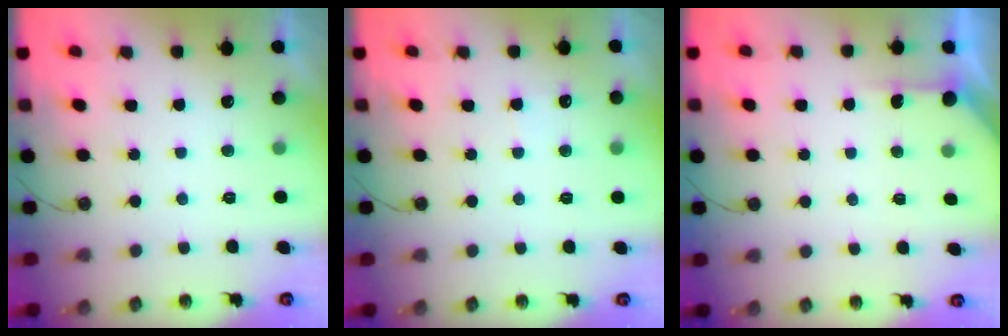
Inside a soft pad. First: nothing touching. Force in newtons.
{"total": 4.3, "press": 4.2, "slide": 0.6}
{"total": 3.2, "press": 3.1, "slide": 0.4}